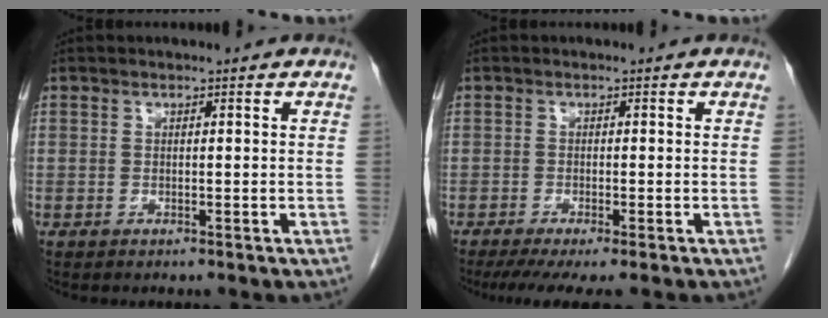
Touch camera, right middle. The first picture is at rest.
{"total": 6.3, "force": [-4.8, 0.5, 4.0], "torque": [-0.058, -0.017, -0.075]}